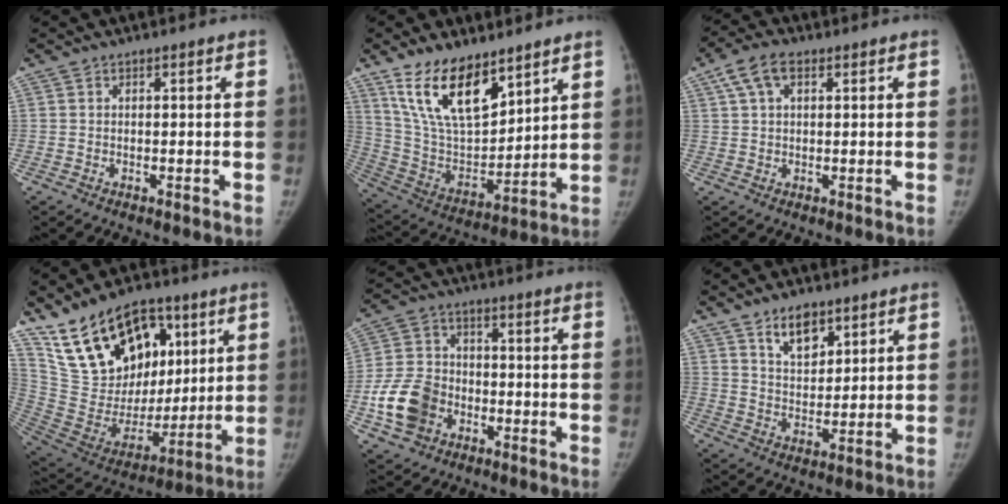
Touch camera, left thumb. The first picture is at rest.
{"total": 17.3, "force": [11.3, 7.9, 10.4], "torque": [-0.148, -0.062, 0.228]}
{"total": 5.7, "force": [2.5, 3.3, 4.0], "torque": [-0.079, 0.015, 0.048]}
{"total": 24.2, "force": [12.4, 14.9, 14.5], "torque": [-0.217, -0.030, 0.234]}
{"total": 11.4, "force": [-4.2, 8.9, 5.8], "torque": [-0.098, 0.020, -0.078]}
{"total": 7.5, "force": [4.8, 4.0, 4.1], "torque": [-0.045, -0.036, 0.088]}